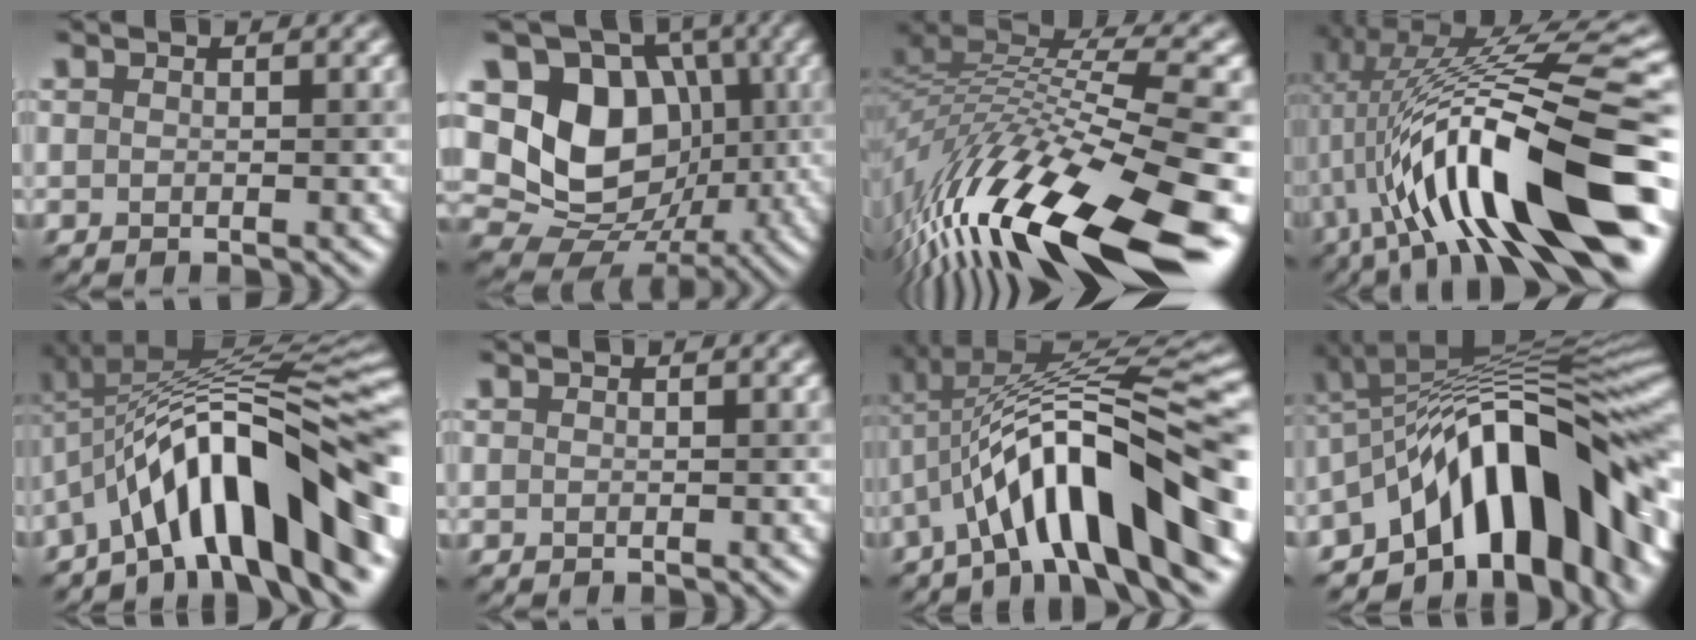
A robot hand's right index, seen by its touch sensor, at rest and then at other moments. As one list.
[{"total": 11.9, "force": [1.0, 9.5, 7.1], "torque": [-0.116, -0.002, 0.000]}, {"total": 15.7, "force": [-6.7, 3.8, 13.7], "torque": [-0.263, 0.021, -0.119]}, {"total": 15.0, "force": [-1.9, 4.0, 14.3], "torque": [-0.223, 0.026, -0.029]}, {"total": 13.2, "force": [-4.9, 4.0, 11.6], "torque": [-0.169, 0.024, -0.084]}, {"total": 0.0}, {"total": 13.4, "force": [-3.4, 3.5, 12.5], "torque": [-0.196, 0.028, -0.053]}, {"total": 15.6, "force": [-5.0, 6.9, 13.1], "torque": [-0.147, 0.039, -0.096]}]